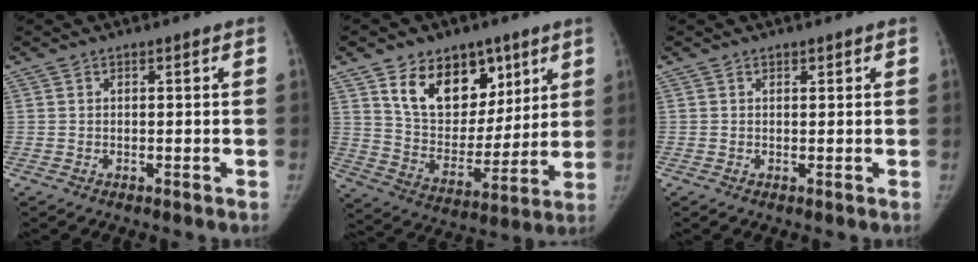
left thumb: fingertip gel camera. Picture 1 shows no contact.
{"total": 17.7, "force": [9.4, 11.7, 9.3], "torque": [-0.101, -0.051, 0.169]}
{"total": 0.7, "force": [0.5, 0.4, 0.1], "torque": [0.003, -0.004, 0.005]}